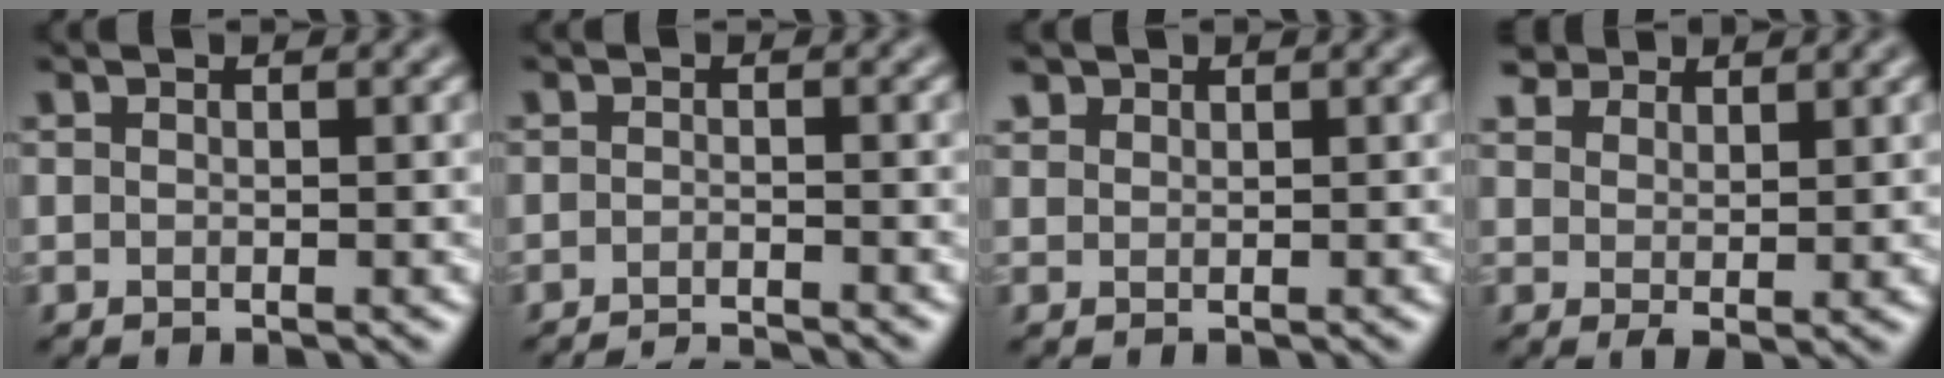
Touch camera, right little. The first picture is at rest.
{"total": 3.0, "force": [-2.8, 0.3, 0.9], "torque": [-0.015, -0.004, -0.047]}
{"total": 1.1, "force": [0.9, 0.7, 0.0], "torque": [0.000, 0.002, 0.018]}
{"total": 3.4, "force": [2.5, 1.8, 1.5], "torque": [-0.034, 0.002, 0.046]}